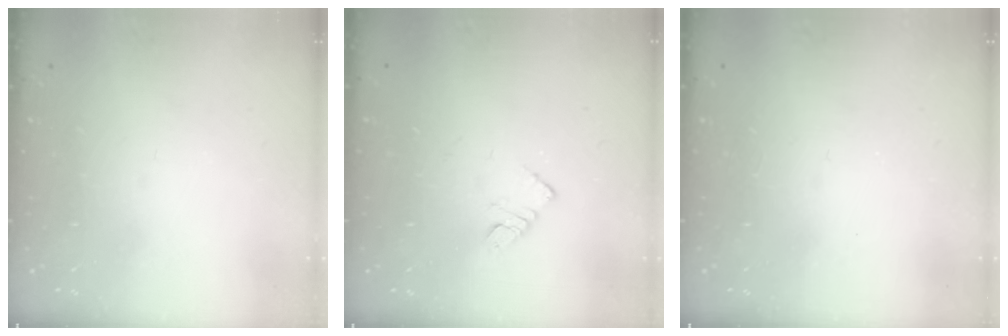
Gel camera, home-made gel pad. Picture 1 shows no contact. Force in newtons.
{"total": 3.9, "press": 3.9, "slide": 0.4}
{"total": 2.6, "press": 2.6, "slide": 0.4}